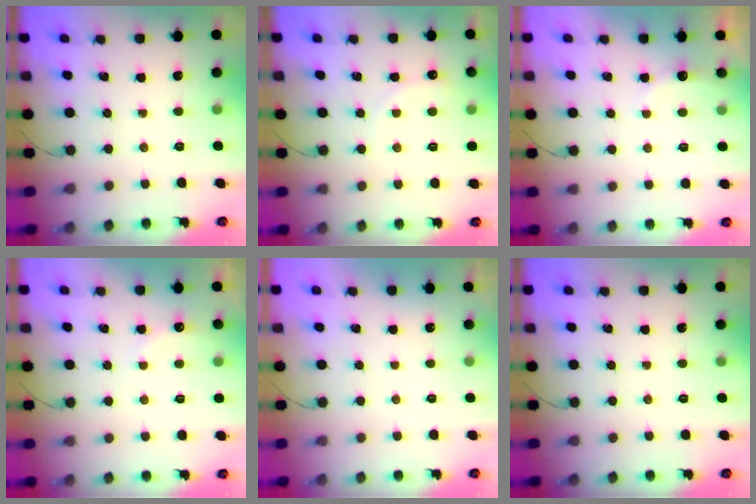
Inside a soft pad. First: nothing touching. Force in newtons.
{"total": 5.8, "press": 5.7, "slide": 1.2}
{"total": 5.1, "press": 5.0, "slide": 0.8}
{"total": 5.5, "press": 5.4, "slide": 1.0}
{"total": 3.0, "press": 3.0, "slide": 0.1}
{"total": 0.0}